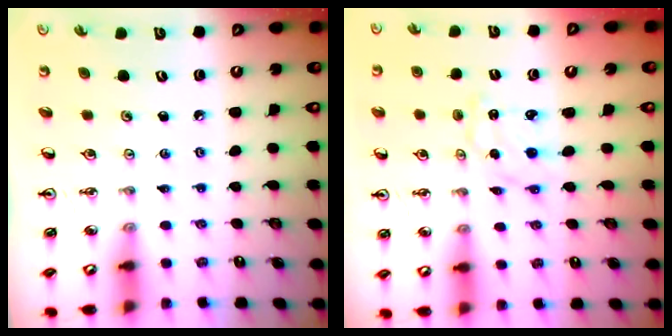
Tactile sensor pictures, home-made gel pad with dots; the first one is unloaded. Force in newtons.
{"total": 1.5, "press": 1.5, "slide": 0.1}